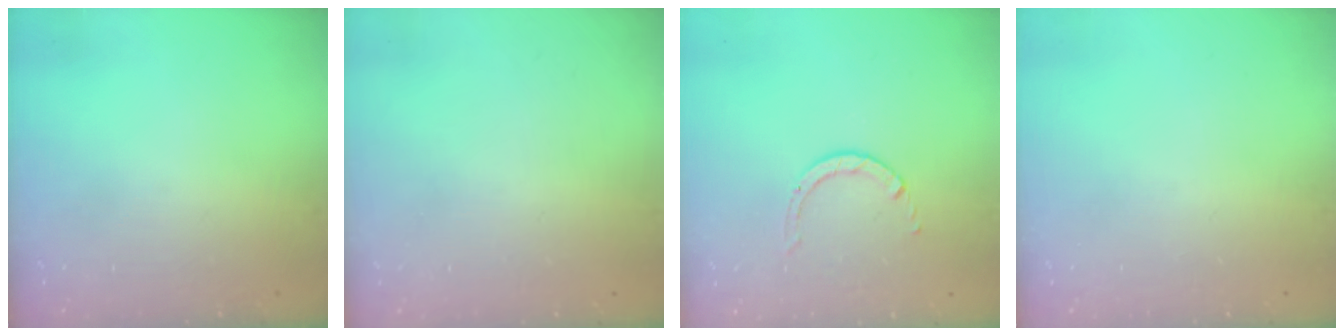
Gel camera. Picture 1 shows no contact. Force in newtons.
{"total": 2.4, "press": 2.4, "slide": 0.2}
{"total": 1.4, "press": 1.4, "slide": 0.1}
{"total": 0.0}